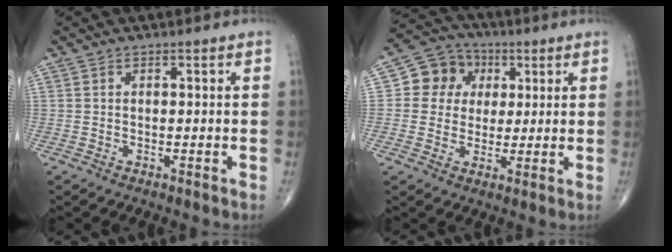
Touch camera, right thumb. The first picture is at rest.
{"total": 9.1, "force": [2.0, 8.2, 3.6], "torque": [-0.021, 0.004, 0.024]}